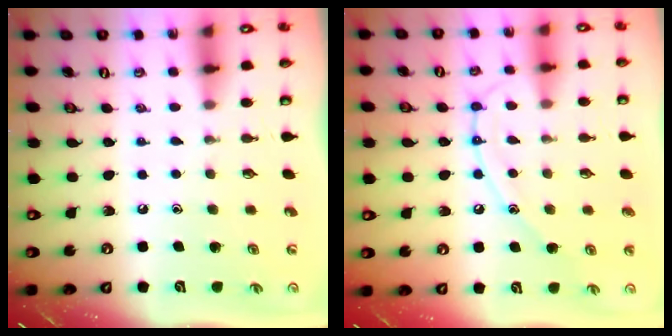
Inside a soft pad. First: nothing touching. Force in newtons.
{"total": 11.0, "press": 11.0, "slide": 1.0}